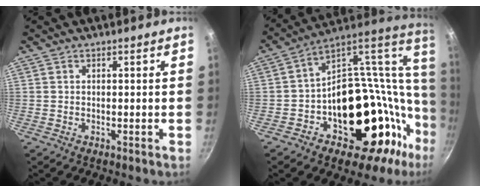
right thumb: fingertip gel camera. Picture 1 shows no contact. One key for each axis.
{"total": 30.2, "fx": 2.3, "fy": 22.7, "fz": 19.8, "tx": -0.216, "ty": 0.011, "tz": 0.052}